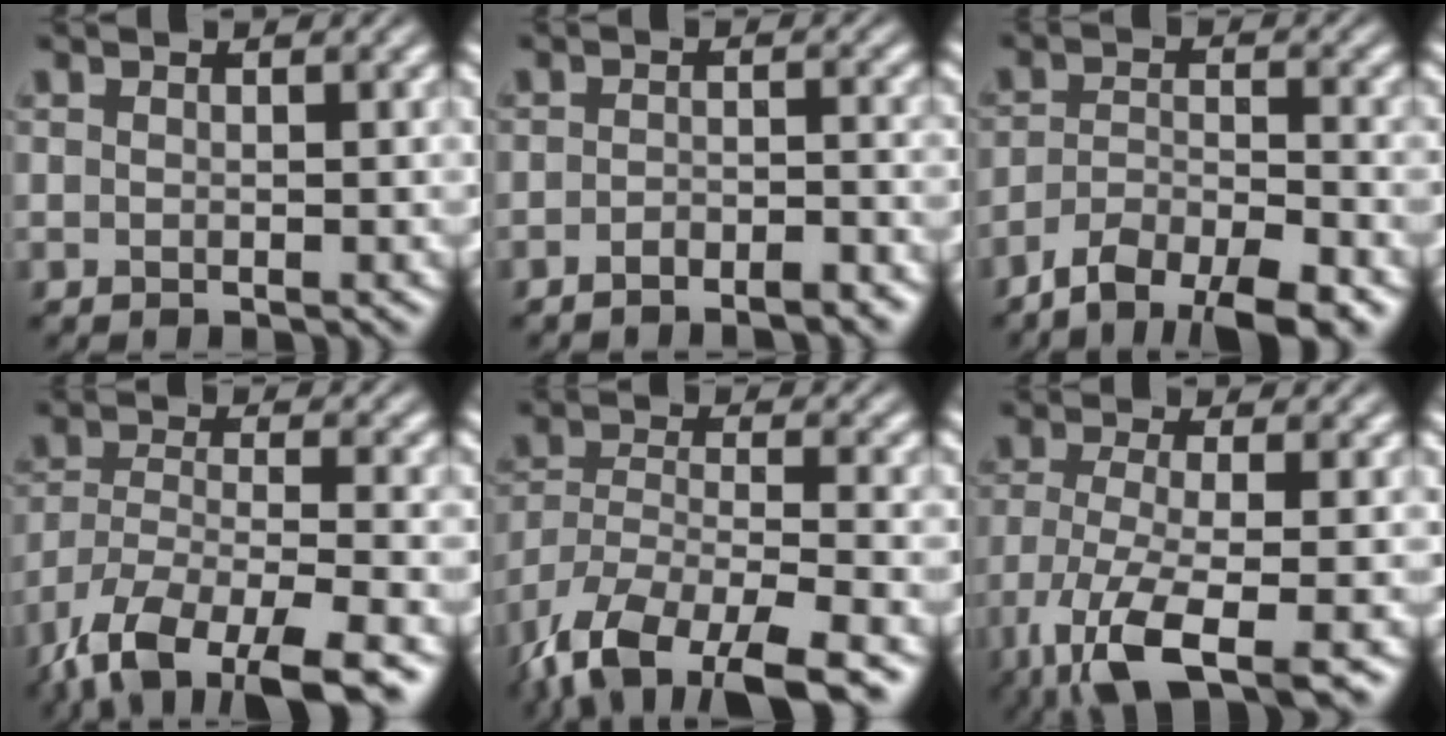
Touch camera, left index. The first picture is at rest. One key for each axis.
{"total": 3.2, "fx": -2.5, "fy": 0.9, "fz": 1.8, "tx": -0.026, "ty": 0.004, "tz": -0.037}
{"total": 7.0, "fx": -5.3, "fy": 1.9, "fz": 4.1, "tx": -0.068, "ty": -0.003, "tz": -0.096}
{"total": 11.0, "fx": -7.7, "fy": 3.9, "fz": 6.9, "tx": -0.132, "ty": -0.027, "tz": -0.137}
{"total": 11.8, "fx": -8.4, "fy": 4.3, "fz": 7.1, "tx": -0.136, "ty": -0.026, "tz": -0.147}
{"total": 8.1, "fx": -4.5, "fy": 2.2, "fz": 6.3, "tx": -0.129, "ty": -0.017, "tz": -0.091}